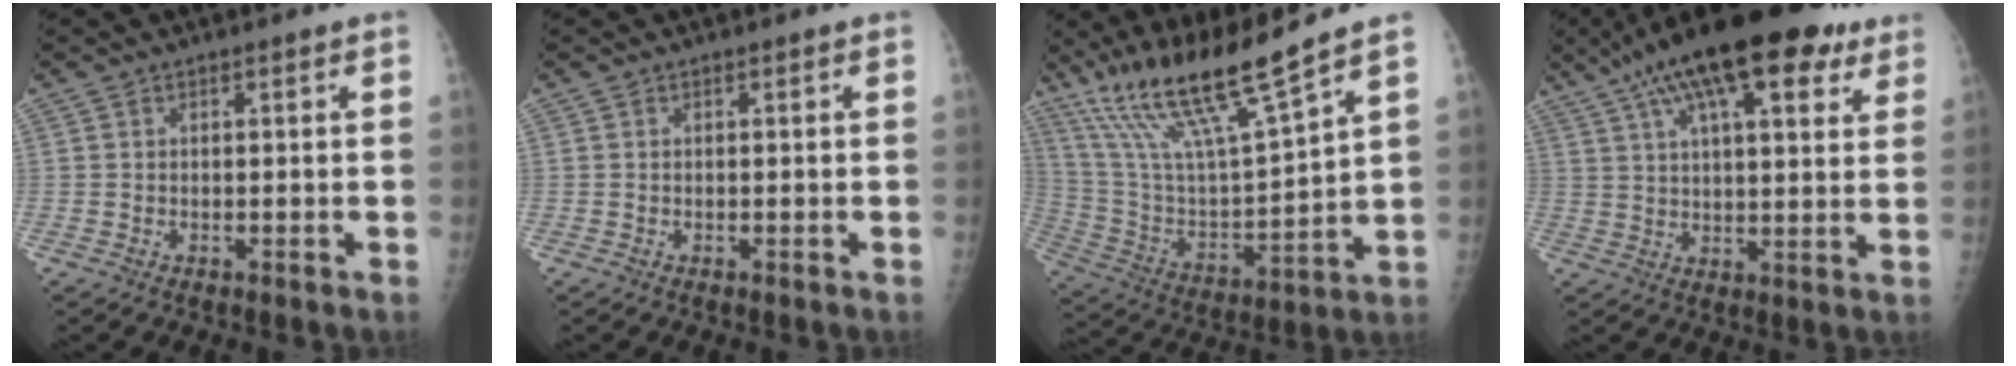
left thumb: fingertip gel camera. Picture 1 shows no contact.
{"total": 0.0}
{"total": 18.6, "force": [13.9, 1.2, 12.3], "torque": [-0.215, -0.068, 0.270]}
{"total": 21.6, "force": [12.3, 7.7, 16.0], "torque": [-0.239, 0.002, 0.186]}